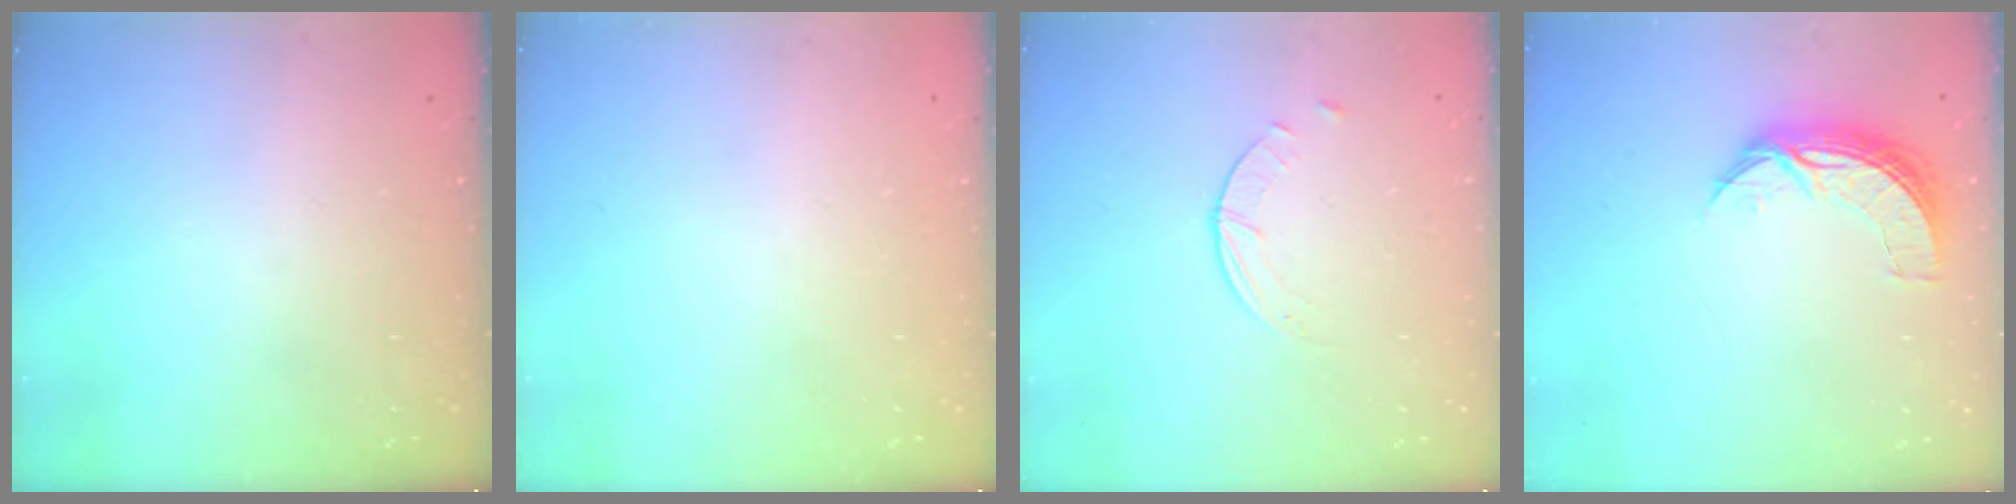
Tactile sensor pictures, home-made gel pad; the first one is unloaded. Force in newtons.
{"total": 0.0}
{"total": 0.9, "press": 0.9, "slide": 0.1}
{"total": 7.7, "press": 7.7, "slide": 0.7}